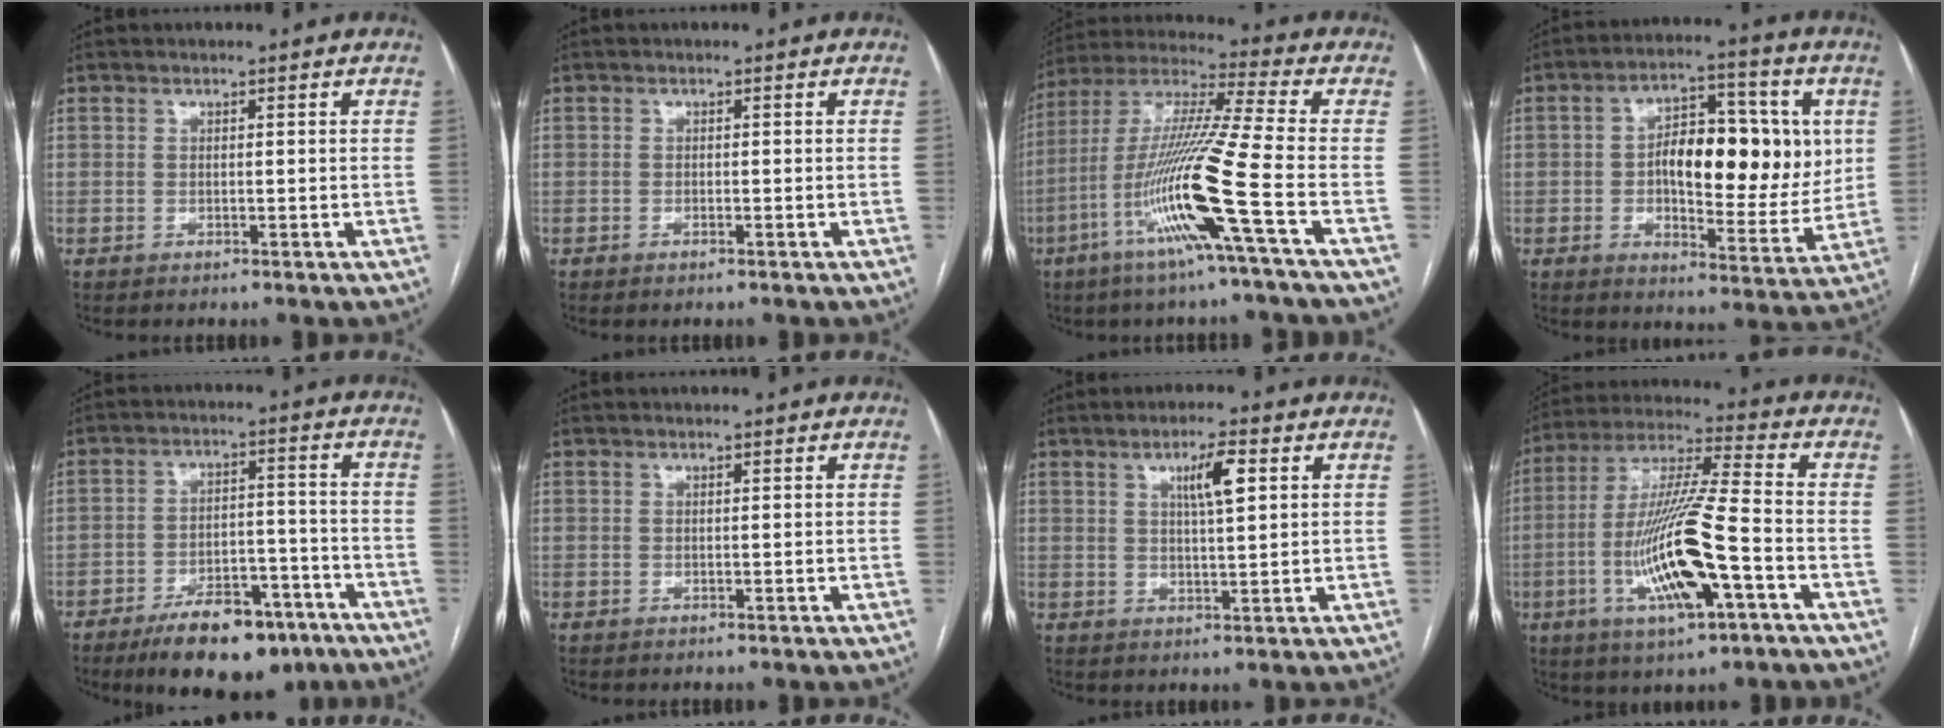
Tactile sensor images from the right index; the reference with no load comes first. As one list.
[{"total": 0.6, "force": [-0.4, 0.1, 0.4], "torque": [-0.010, -0.001, -0.006]}, {"total": 16.9, "force": [-6.3, -1.9, 15.6], "torque": [-0.310, -0.014, -0.126]}, {"total": 16.0, "force": [1.6, 7.0, 14.2], "torque": [-0.207, 0.021, 0.029]}, {"total": 13.6, "force": [-9.5, 5.6, 8.0], "torque": [-0.115, 0.016, -0.145]}, {"total": 0.0}, {"total": 5.3, "force": [2.0, 0.7, 4.8], "torque": [-0.083, 0.004, 0.035]}, {"total": 16.5, "force": [-5.0, 1.7, 15.7], "torque": [-0.314, -0.006, -0.086]}]